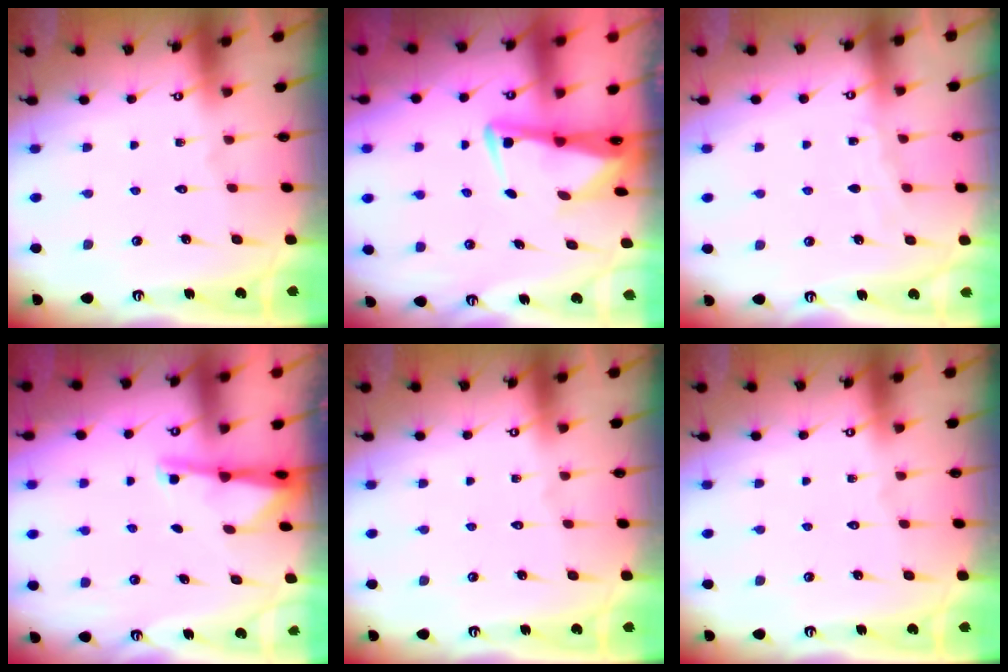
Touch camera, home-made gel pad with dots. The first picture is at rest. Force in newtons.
{"total": 4.8, "press": 4.8, "slide": 0.8}
{"total": 4.0, "press": 4.0, "slide": 0.5}
{"total": 2.9, "press": 2.8, "slide": 0.5}
{"total": 0.0}
{"total": 0.0}